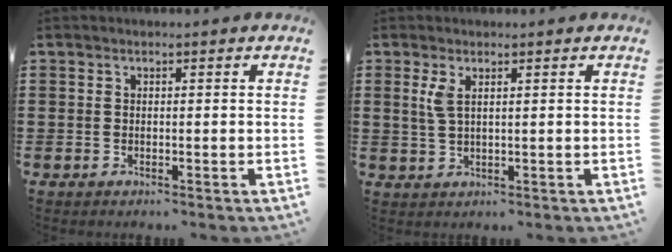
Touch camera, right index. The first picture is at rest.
{"total": 2.5, "force": [1.1, 0.8, 2.1], "torque": [-0.045, 0.004, 0.018]}